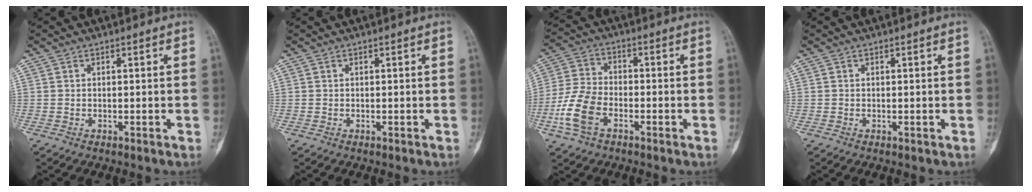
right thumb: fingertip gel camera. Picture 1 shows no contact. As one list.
[{"total": 0.0}, {"total": 10.0, "force": [-3.9, 6.1, 6.9], "torque": [-0.150, 0.019, -0.079]}, {"total": 0.0}]